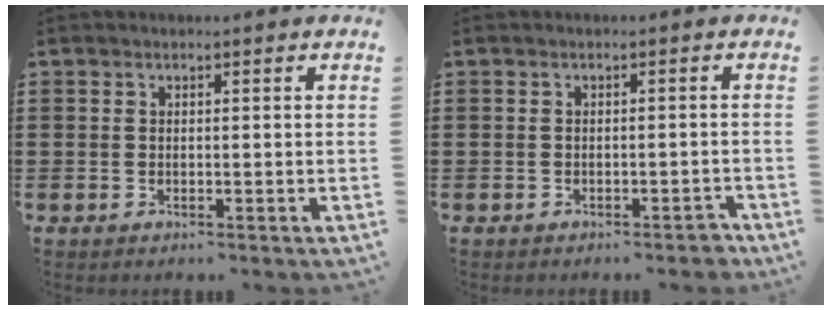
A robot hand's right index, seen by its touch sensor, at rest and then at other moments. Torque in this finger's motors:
{"motor_torque": [0.47, -0.33, 0.00, 0.03]}